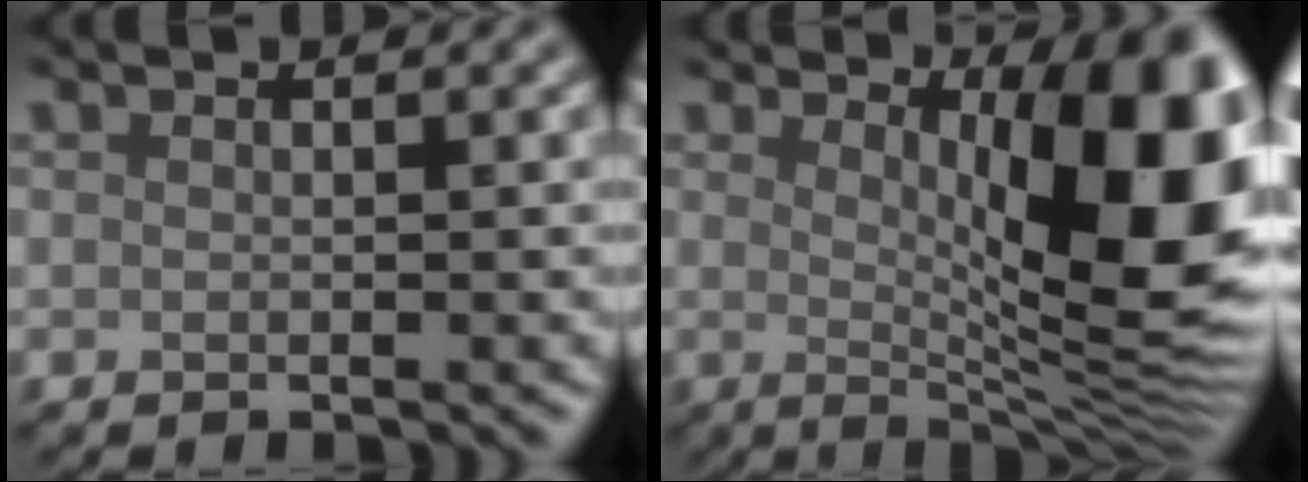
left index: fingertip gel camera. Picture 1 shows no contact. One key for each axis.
{"total": 13.0, "fx": 1.9, "fy": 3.9, "fz": 12.3, "tx": -0.128, "ty": -0.006, "tz": 0.032}